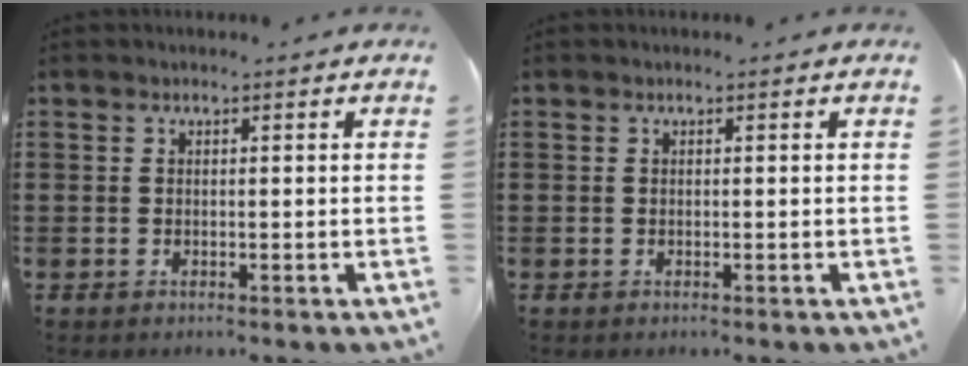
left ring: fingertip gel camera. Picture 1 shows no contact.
{"total": 0.0}